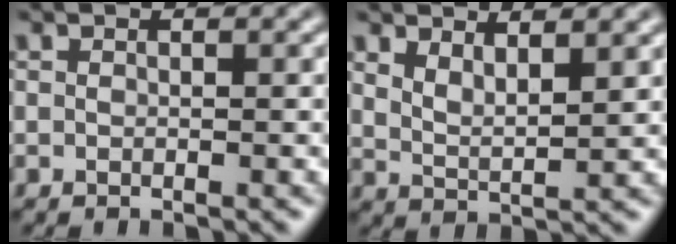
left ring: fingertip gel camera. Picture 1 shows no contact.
{"total": 3.0, "force": [2.3, 0.8, 1.7], "torque": [-0.034, -0.007, 0.044]}